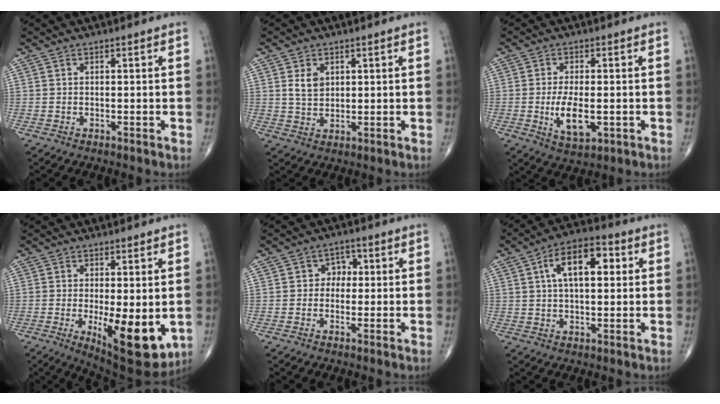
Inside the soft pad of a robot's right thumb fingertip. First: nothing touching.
{"total": 4.0, "force": [1.4, 2.8, 2.4], "torque": [-0.032, -0.010, 0.030]}
{"total": 7.4, "force": [-1.4, 3.4, 6.5], "torque": [-0.113, -0.010, -0.019]}
{"total": 13.6, "force": [-2.7, 4.9, 12.4], "torque": [-0.171, -0.028, -0.025]}
{"total": 3.4, "force": [0.1, 2.9, 1.7], "torque": [0.008, 0.011, -0.010]}
{"total": 11.3, "force": [2.9, 5.6, 9.4], "torque": [-0.142, 0.018, 0.040]}